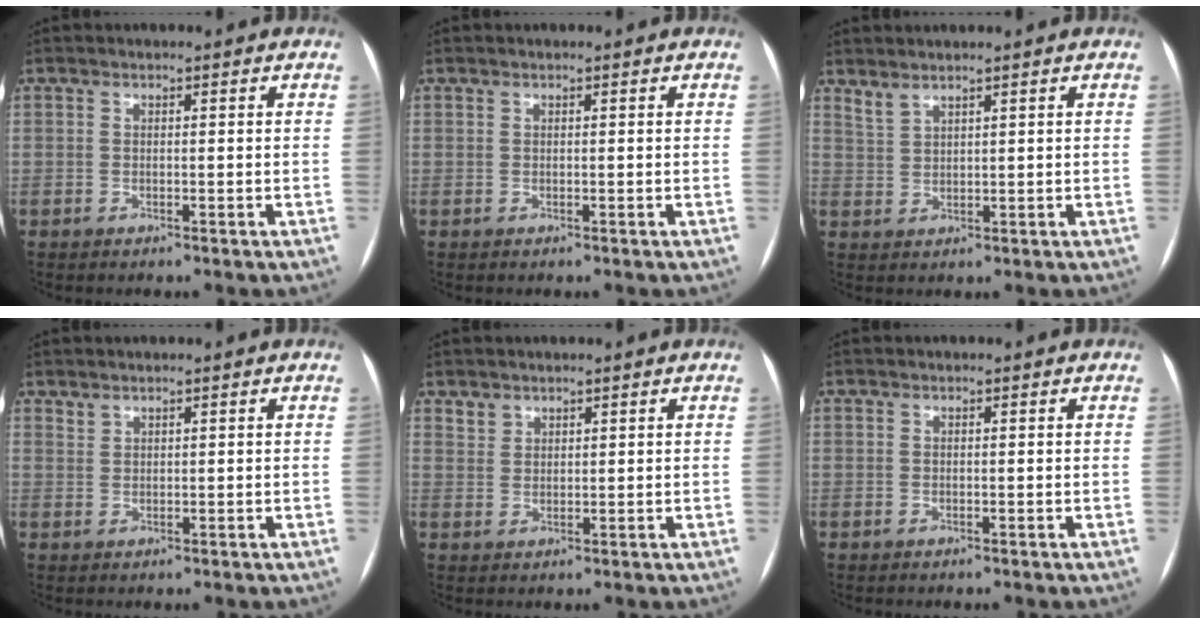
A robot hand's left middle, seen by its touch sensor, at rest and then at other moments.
{"total": 0.0}
{"total": 2.0, "force": [1.9, 0.1, 0.5], "torque": [-0.015, 0.002, 0.045]}
{"total": 0.9, "force": [0.9, 0.2, 0.1], "torque": [-0.005, 0.002, 0.021]}
{"total": 1.8, "force": [1.5, 1.0, -0.1], "torque": [0.008, 0.004, 0.026]}
{"total": 0.0}